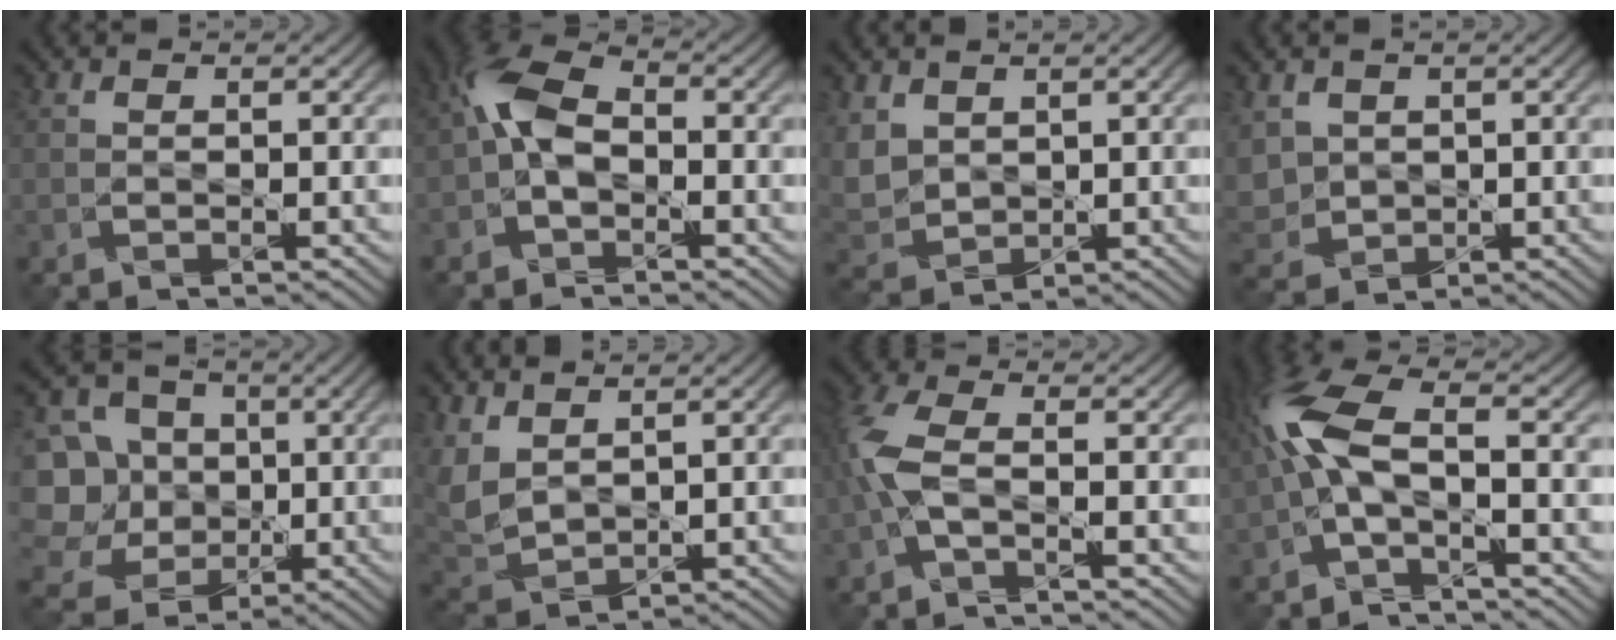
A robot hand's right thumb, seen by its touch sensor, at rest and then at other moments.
{"total": 6.7, "force": [-1.0, 3.6, 5.6], "torque": [-0.133, 0.017, -0.035]}
{"total": 5.6, "force": [2.4, 3.9, 3.1], "torque": [-0.121, 0.005, 0.057]}
{"total": 4.9, "force": [1.2, 4.0, 2.6], "torque": [-0.107, -0.002, 0.027]}
{"total": 13.4, "force": [0.2, 12.2, 5.6], "torque": [-0.235, 0.037, 0.000]}
{"total": 6.2, "force": [3.2, 3.4, 4.2], "torque": [-0.142, 0.006, 0.074]}
{"total": 5.4, "force": [-1.3, 1.8, 4.9], "torque": [-0.145, 0.008, -0.031]}
{"total": 8.6, "force": [-1.3, 2.5, 8.1], "torque": [-0.202, 0.020, -0.042]}